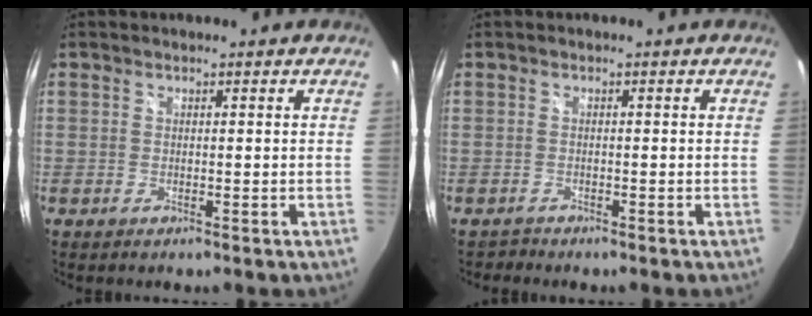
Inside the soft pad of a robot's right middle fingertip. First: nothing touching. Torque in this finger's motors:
{"motor_torque": [-0.24, -0.28, -0.03, -0.03]}